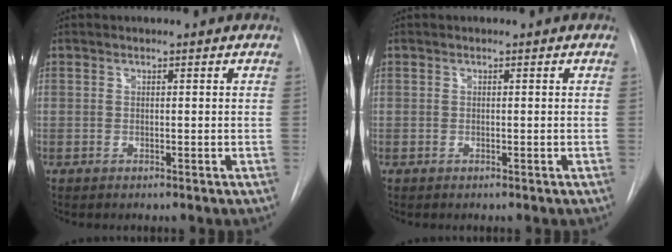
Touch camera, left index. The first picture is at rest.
{"total": 0.0}